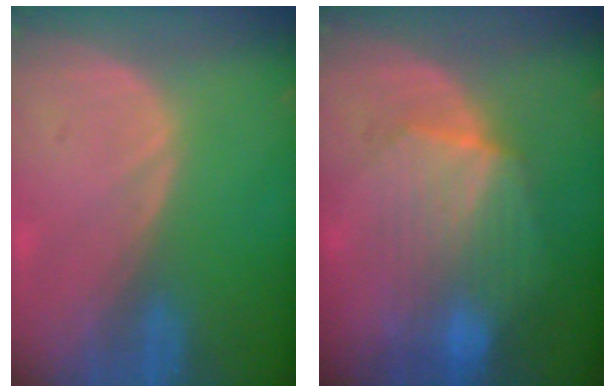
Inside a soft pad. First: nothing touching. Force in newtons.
{"total": 7.3, "press": 7.3, "slide": 0.2}